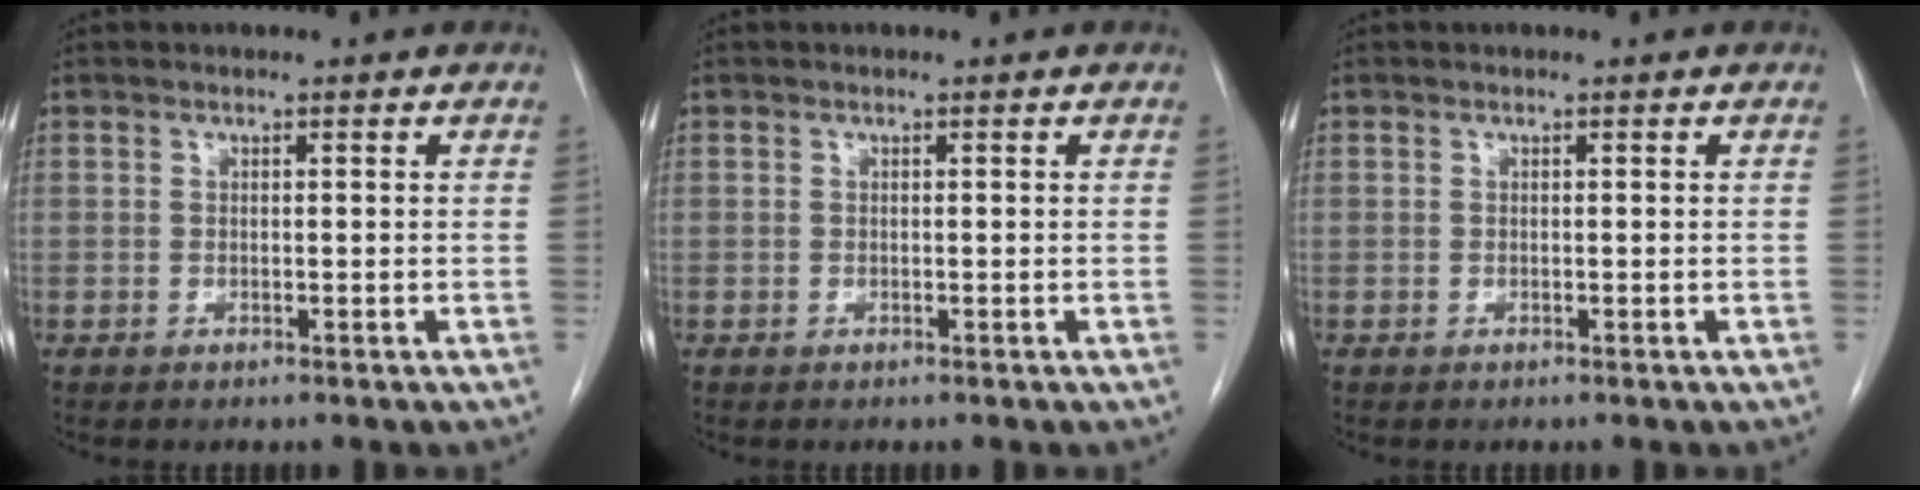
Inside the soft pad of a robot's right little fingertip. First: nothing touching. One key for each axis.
{"total": 0.0}
{"total": 0.0}